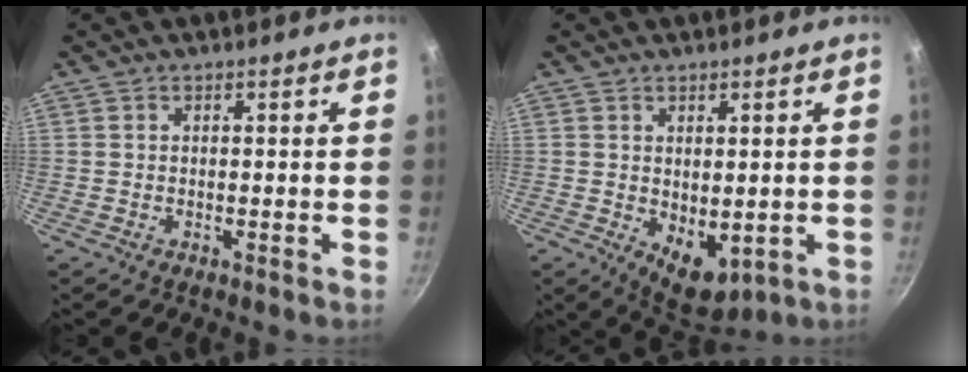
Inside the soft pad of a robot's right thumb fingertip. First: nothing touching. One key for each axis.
{"total": 6.8, "fx": -0.2, "fy": 4.2, "fz": 5.3, "tx": -0.054, "ty": -0.015, "tz": 0.013}